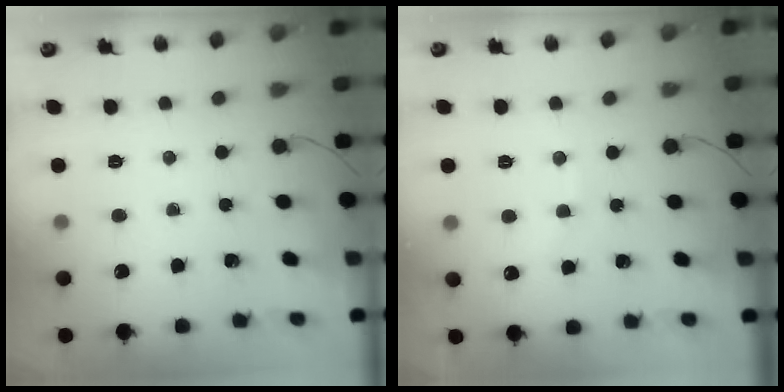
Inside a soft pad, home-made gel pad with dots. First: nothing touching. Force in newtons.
{"total": 6.4, "press": 6.3, "slide": 1.2}